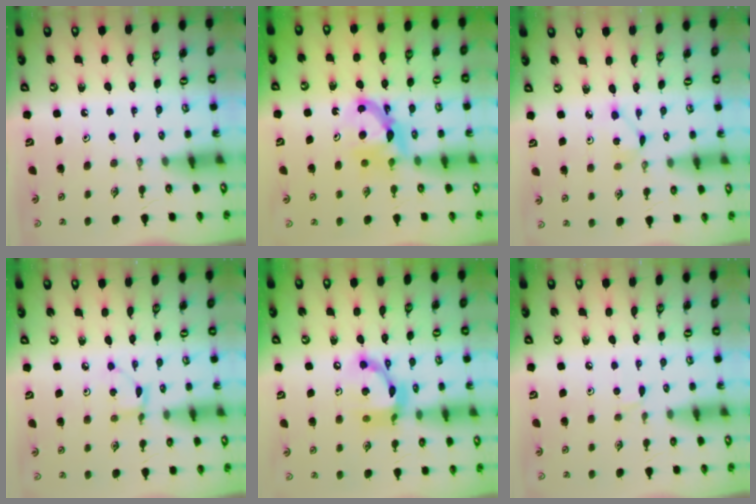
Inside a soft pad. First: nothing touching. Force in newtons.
{"total": 7.8, "press": 7.8, "slide": 0.4}
{"total": 3.2, "press": 3.2, "slide": 0.3}
{"total": 2.4, "press": 2.4, "slide": 0.3}
{"total": 13.1, "press": 13.0, "slide": 0.9}
{"total": 3.2, "press": 3.2, "slide": 0.5}